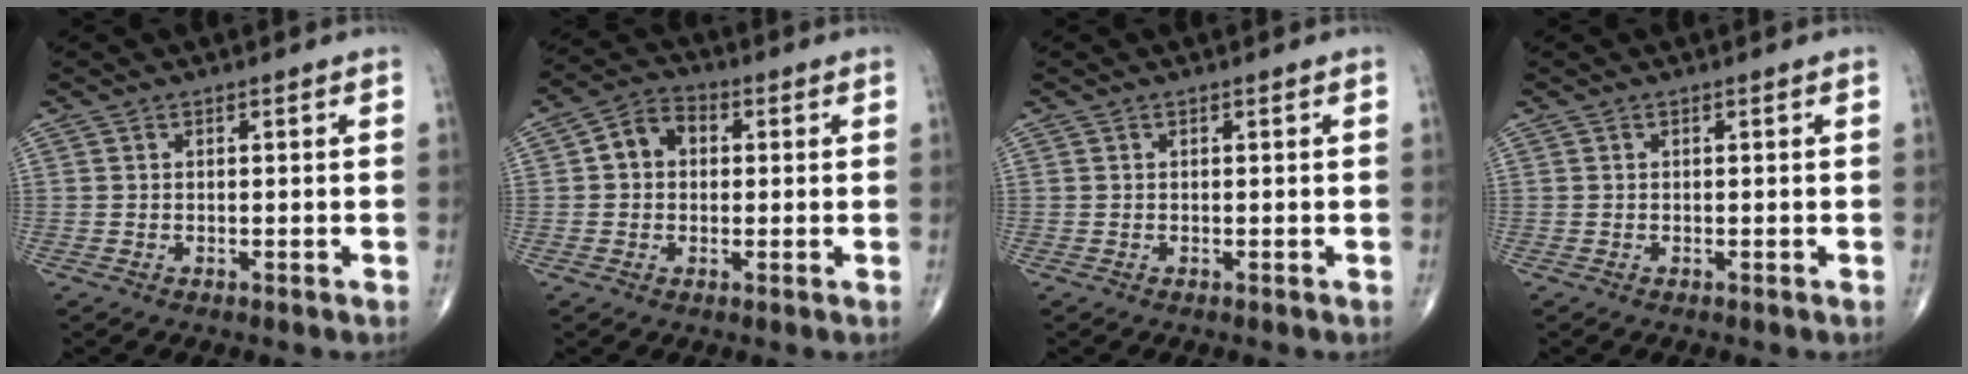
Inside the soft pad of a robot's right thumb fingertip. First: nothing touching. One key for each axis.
{"total": 6.1, "fx": 0.7, "fy": 4.8, "fz": 3.6, "tx": -0.050, "ty": 0.018, "tz": 0.003}
{"total": 0.0}
{"total": 0.0}